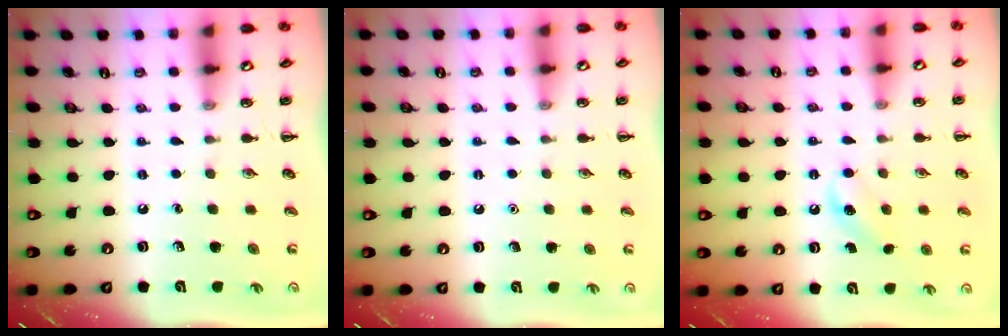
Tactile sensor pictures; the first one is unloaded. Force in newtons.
{"total": 1.6, "press": 1.6, "slide": 0.1}
{"total": 7.8, "press": 7.7, "slide": 1.5}